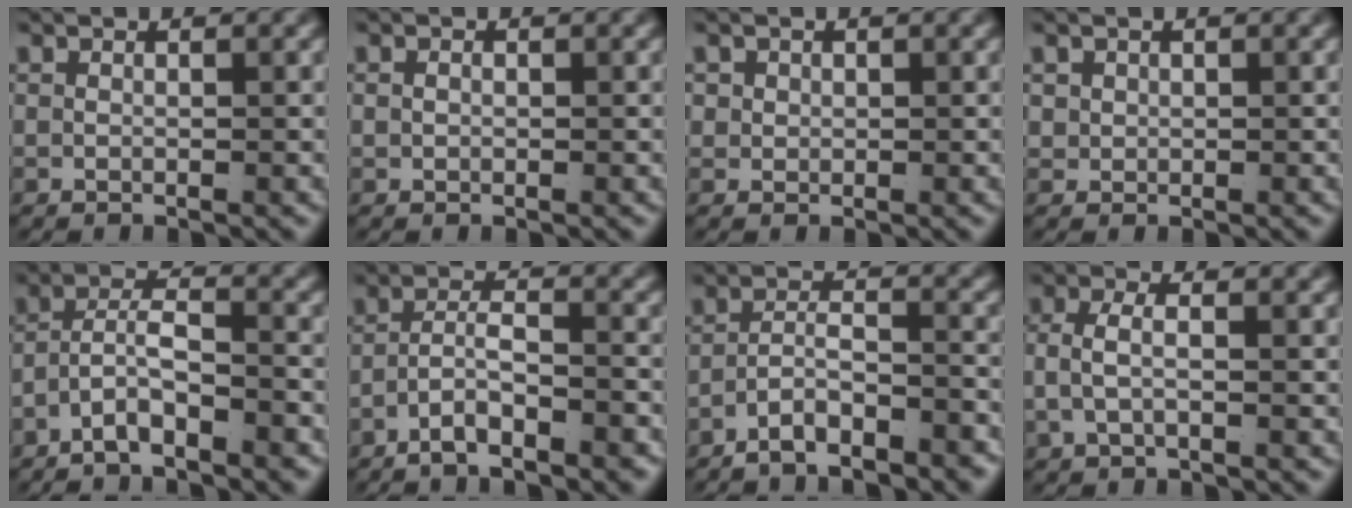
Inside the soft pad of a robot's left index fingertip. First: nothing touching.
{"total": 0.6, "force": [0.0, 0.5, 0.4], "torque": [-0.017, -0.010, 0.006]}
{"total": 1.7, "force": [0.7, 1.4, 0.6], "torque": [-0.019, -0.005, 0.016]}
{"total": 1.6, "force": [0.7, 1.4, 0.6], "torque": [-0.025, -0.008, 0.020]}
{"total": 5.2, "force": [-2.8, 2.9, 3.2], "torque": [-0.072, -0.020, -0.046]}
{"total": 4.5, "force": [-3.1, 1.9, 2.6], "torque": [-0.057, -0.017, -0.050]}
{"total": 5.7, "force": [-4.7, 2.4, 2.3], "torque": [-0.052, -0.022, -0.077]}
{"total": 2.9, "force": [-0.5, 1.5, 2.5], "torque": [-0.060, -0.008, -0.004]}